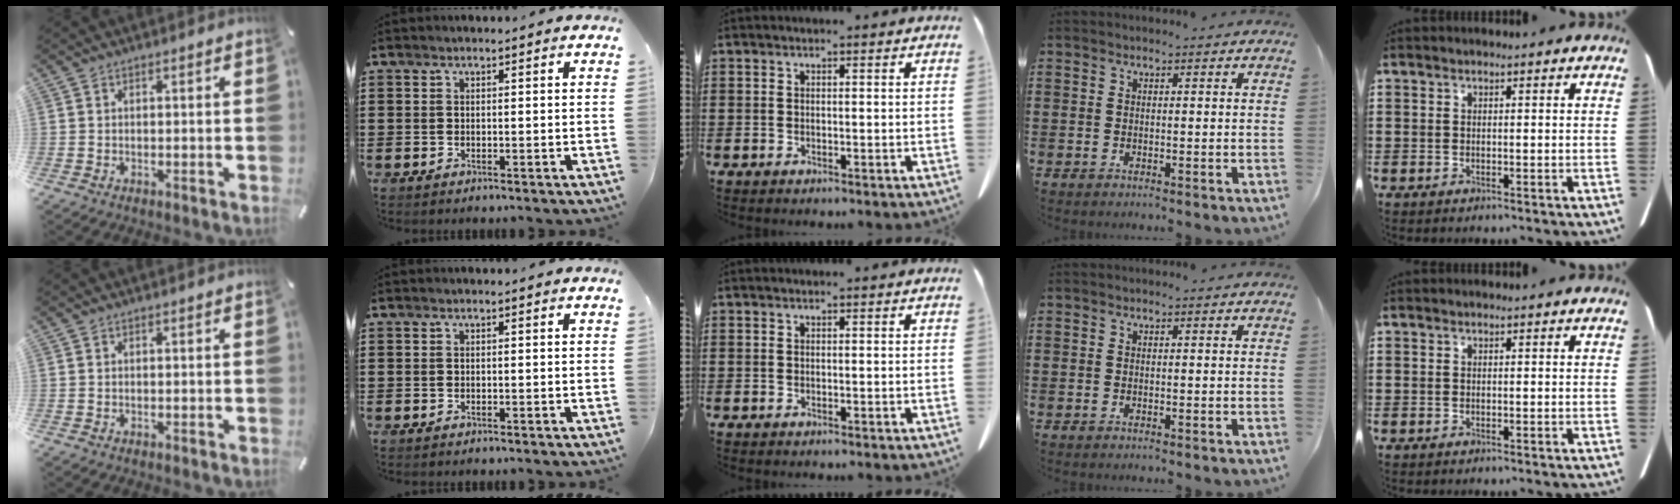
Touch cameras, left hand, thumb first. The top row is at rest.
{}